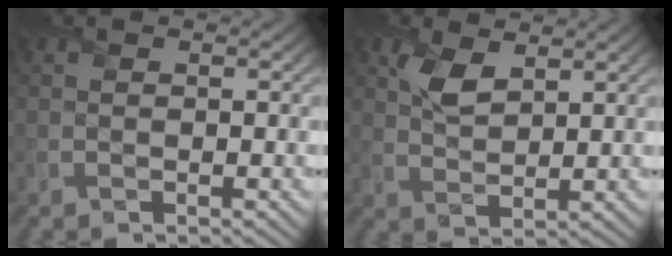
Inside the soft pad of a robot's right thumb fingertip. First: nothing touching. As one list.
[{"total": 4.1, "force": [2.4, 1.9, 2.8], "torque": [-0.070, 0.000, 0.046]}]